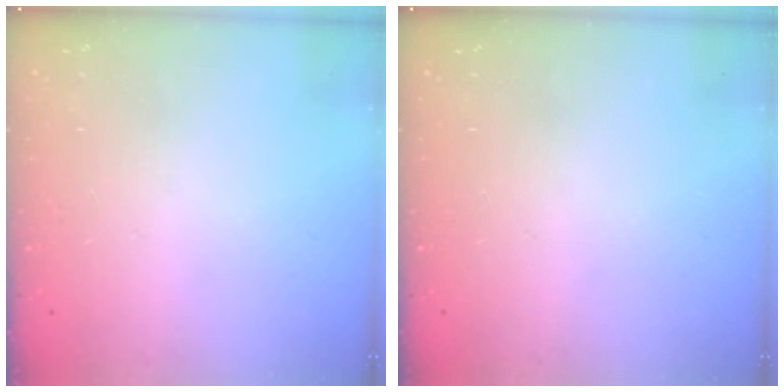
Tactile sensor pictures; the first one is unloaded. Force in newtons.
{"total": 0.0}